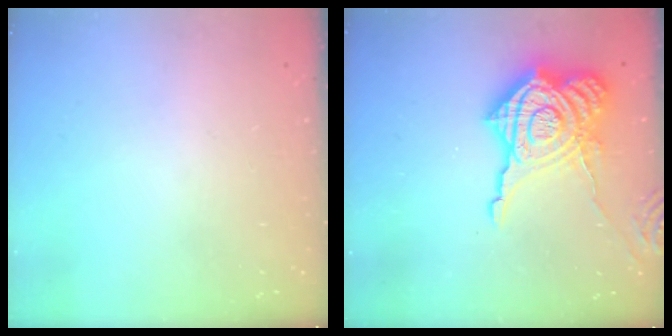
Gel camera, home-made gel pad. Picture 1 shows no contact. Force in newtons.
{"total": 21.6, "press": 21.5, "slide": 1.9}